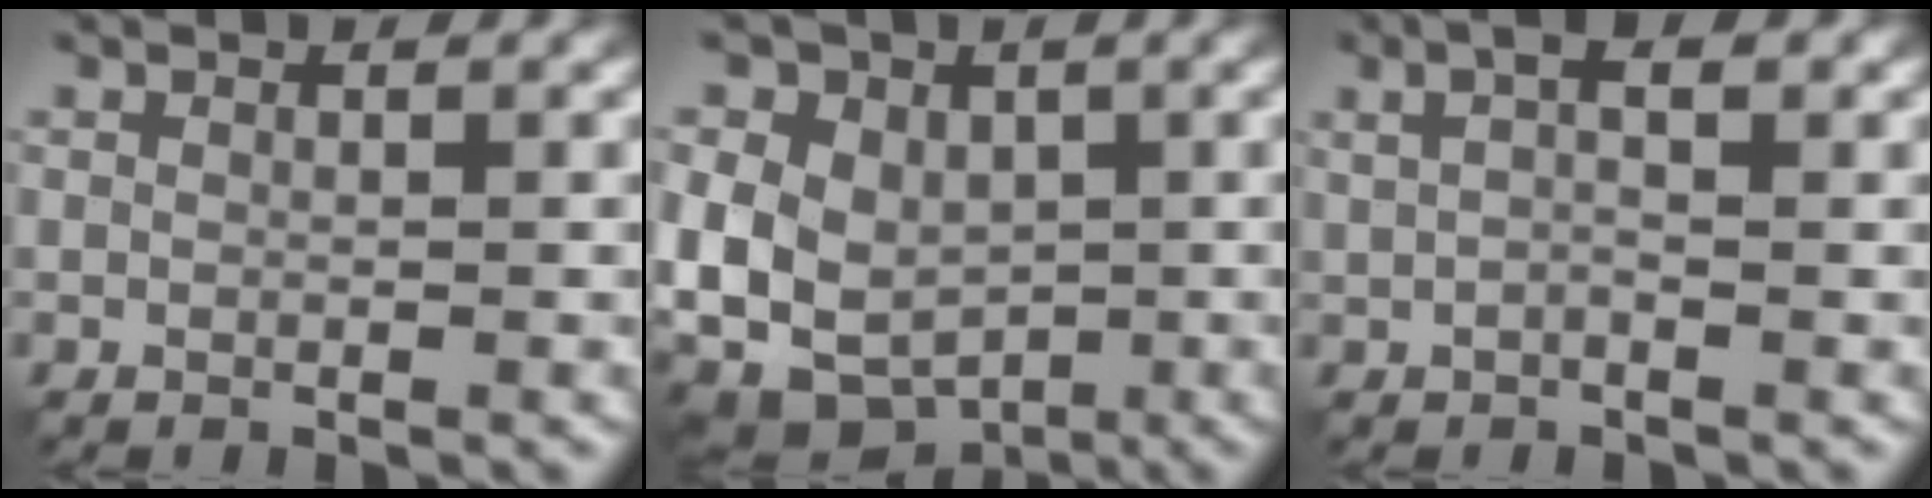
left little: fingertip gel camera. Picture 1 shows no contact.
{"total": 12.1, "force": [-2.4, 10.2, 6.1], "torque": [-0.122, 0.008, -0.071]}
{"total": 3.5, "force": [1.0, 1.3, 3.0], "torque": [-0.050, 0.002, 0.006]}